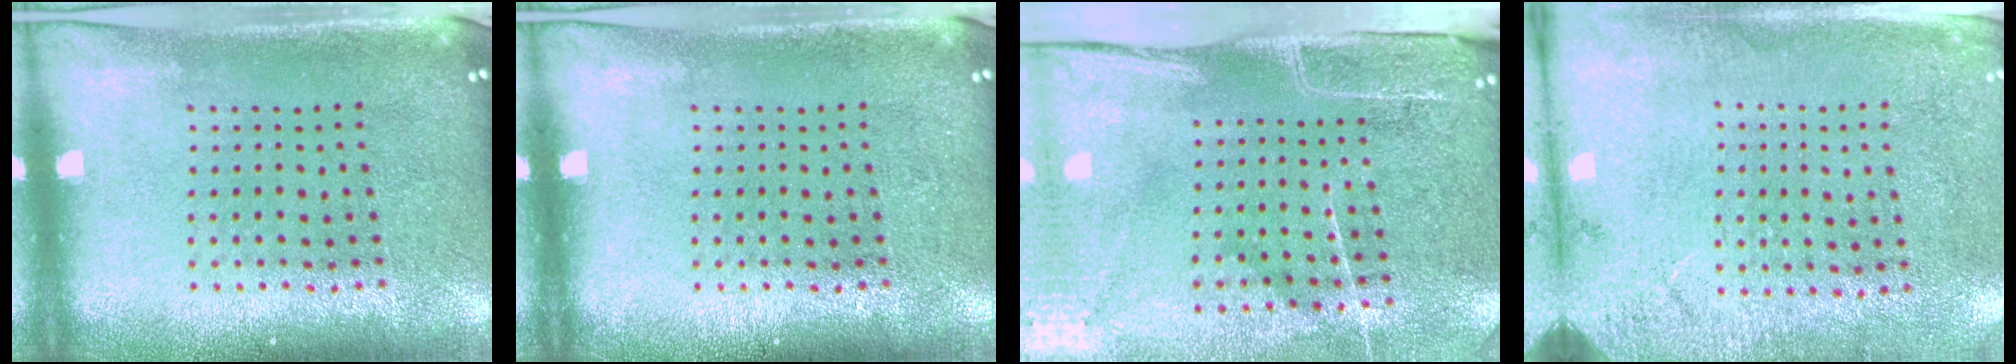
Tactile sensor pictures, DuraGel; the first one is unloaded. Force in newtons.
{"total": 0.0}
{"total": 4.7, "press": 3.8, "slide": 2.8}
{"total": 2.7, "press": 2.3, "slide": 1.3}